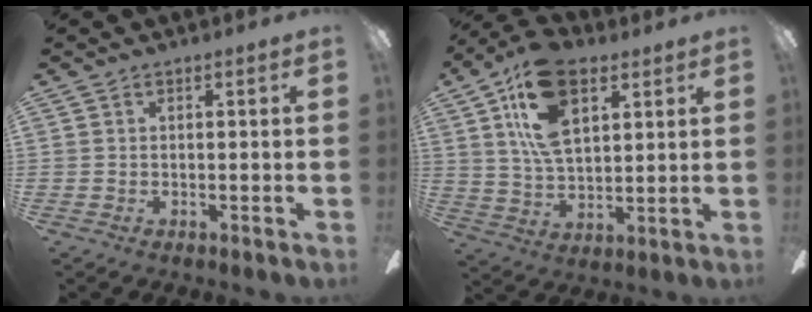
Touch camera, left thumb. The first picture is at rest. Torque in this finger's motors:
{"motor_torque": [1.32, 1.98, 0.46, -0.45, 0.13]}